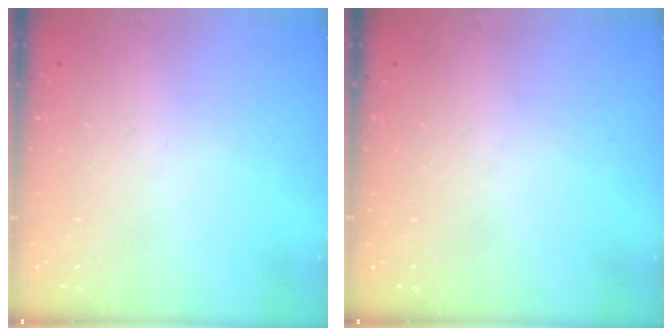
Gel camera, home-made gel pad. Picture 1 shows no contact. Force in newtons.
{"total": 0.0}